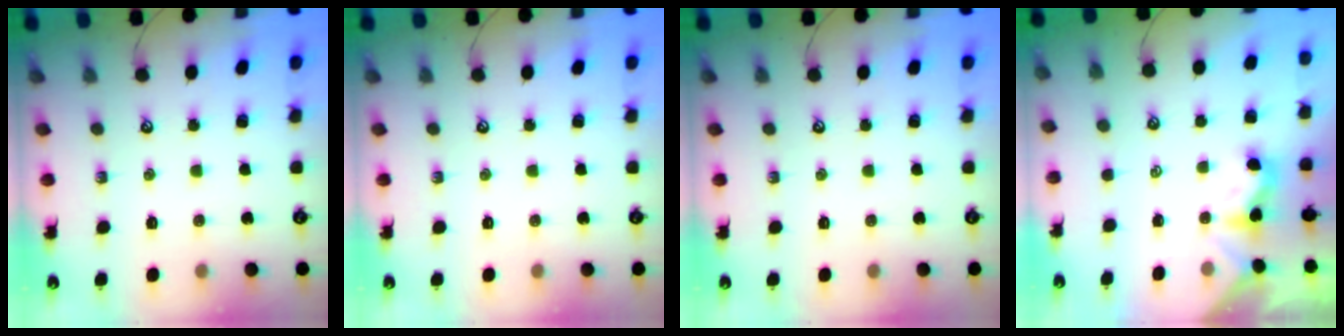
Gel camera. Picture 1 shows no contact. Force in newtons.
{"total": 0.0}
{"total": 0.0}
{"total": 1.7, "press": 1.7, "slide": 0.3}